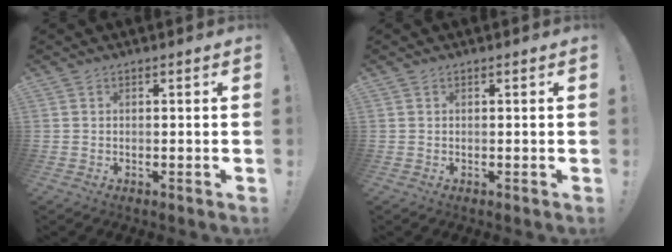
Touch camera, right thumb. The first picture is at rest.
{"total": 0.0}